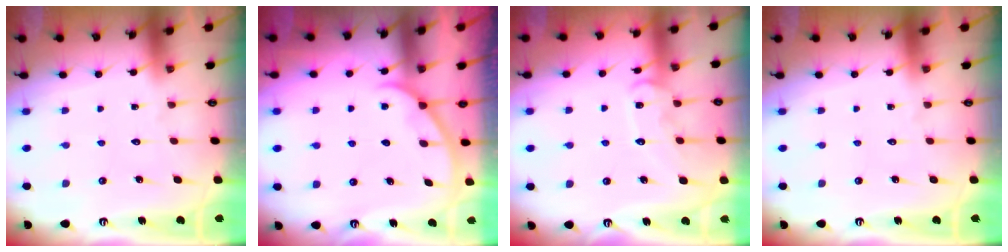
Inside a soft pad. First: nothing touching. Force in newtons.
{"total": 1.9, "press": 1.9, "slide": 0.2}
{"total": 10.7, "press": 10.7, "slide": 0.9}
{"total": 0.0}